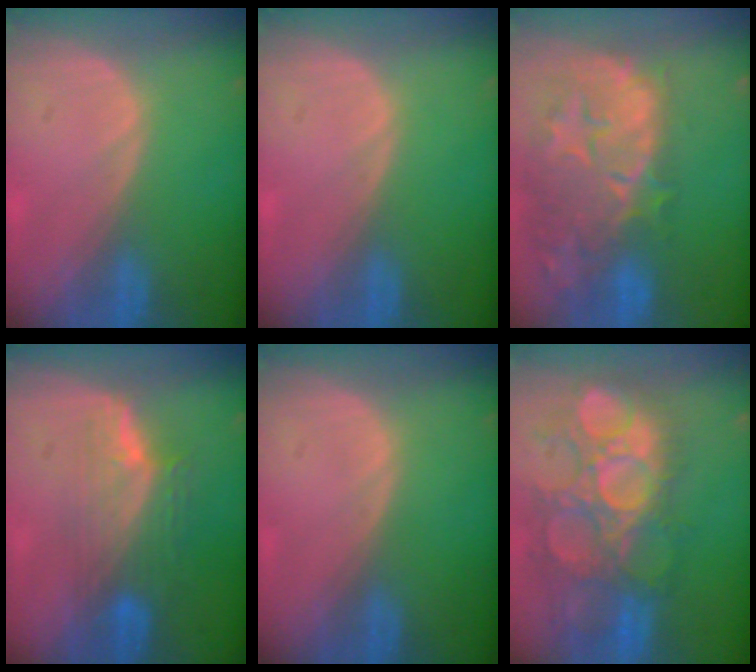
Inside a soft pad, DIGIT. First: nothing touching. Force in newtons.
{"total": 0.0}
{"total": 14.7, "press": 11.9, "slide": 8.6}
{"total": 7.6, "press": 6.7, "slide": 3.5}
{"total": 0.0}
{"total": 12.9, "press": 12.0, "slide": 4.8}